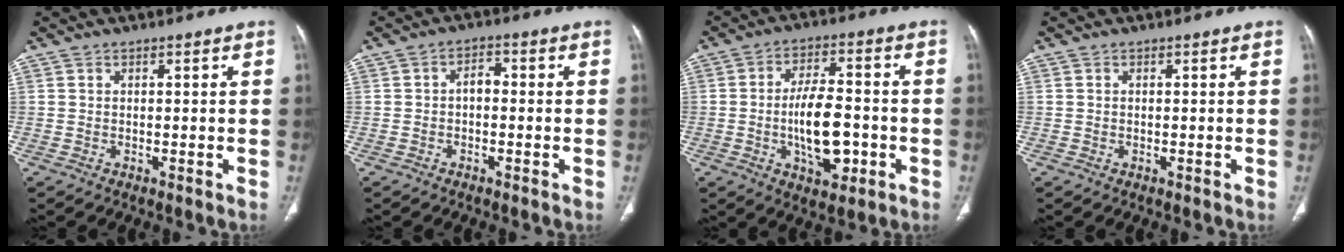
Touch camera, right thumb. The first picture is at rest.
{"total": 2.7, "force": [-0.5, 1.7, 2.0], "torque": [-0.023, 0.014, -0.015]}
{"total": 12.3, "force": [-2.6, 5.9, 10.5], "torque": [-0.159, 0.016, -0.039]}
{"total": 0.0}